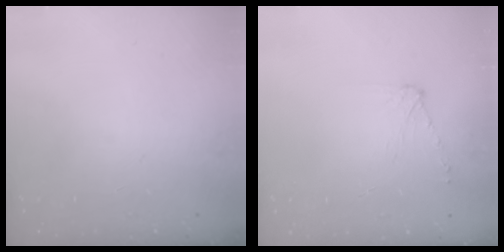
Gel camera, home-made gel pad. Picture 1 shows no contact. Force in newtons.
{"total": 4.3, "press": 4.2, "slide": 0.6}